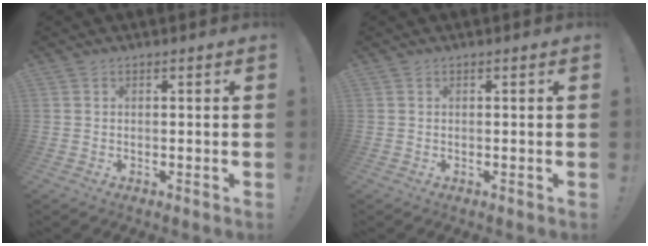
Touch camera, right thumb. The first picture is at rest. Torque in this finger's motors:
{"motor_torque": [-0.07, 0.07, 0.00, 0.00, 0.00]}